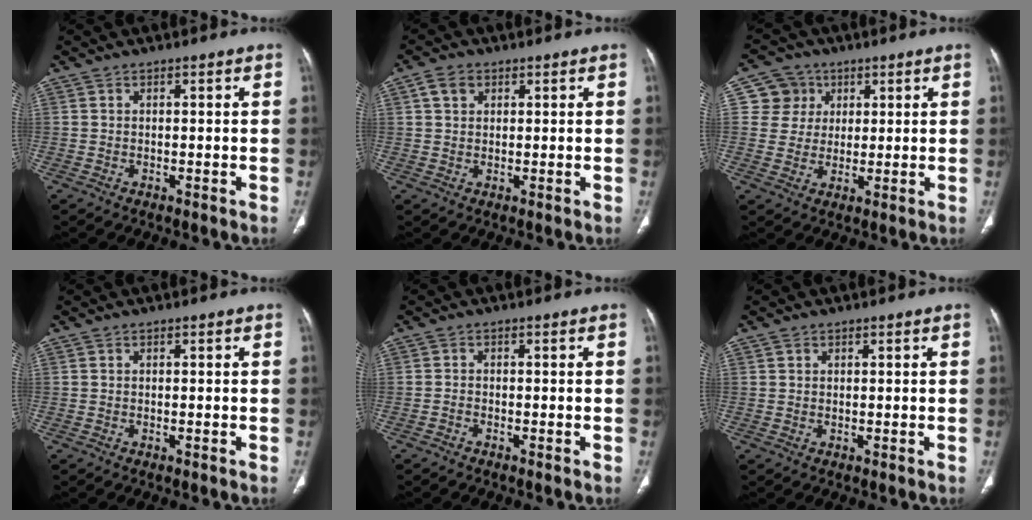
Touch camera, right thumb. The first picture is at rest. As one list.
[{"total": 3.2, "force": [1.3, 2.5, 1.6], "torque": [-0.017, 0.002, 0.026]}, {"total": 6.6, "force": [2.2, 6.2, 0.6], "torque": [0.023, -0.002, 0.037]}, {"total": 0.0}, {"total": 0.6, "force": [-0.6, 0.3, 0.1], "torque": [-0.002, 0.004, -0.013]}, {"total": 0.6, "force": [0.4, 0.5, 0.2], "torque": [0.000, -0.001, 0.006]}]